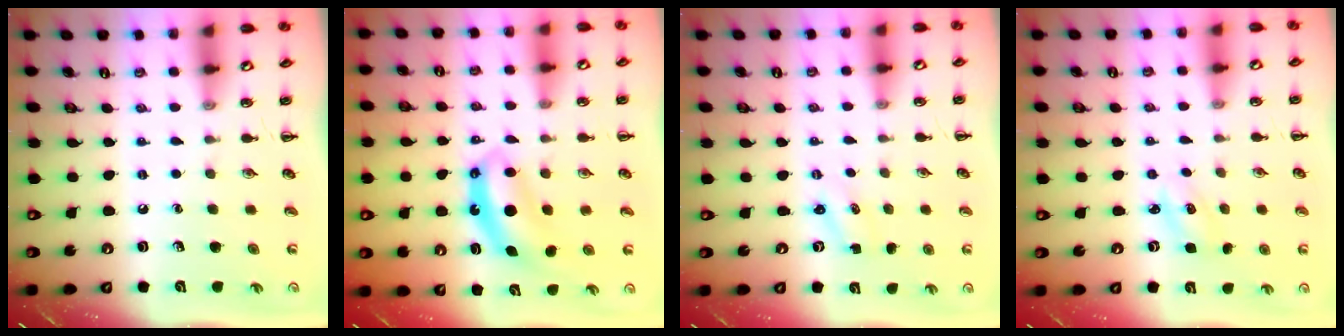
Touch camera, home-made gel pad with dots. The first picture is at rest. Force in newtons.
{"total": 6.9, "press": 6.8, "slide": 0.7}
{"total": 0.9, "press": 0.8, "slide": 0.3}
{"total": 3.5, "press": 3.3, "slide": 1.1}